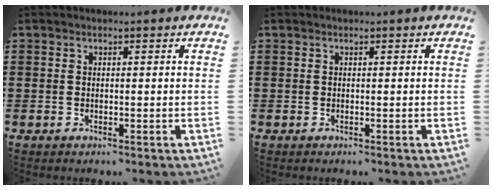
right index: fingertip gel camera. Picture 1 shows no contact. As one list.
[{"total": 0.0}]